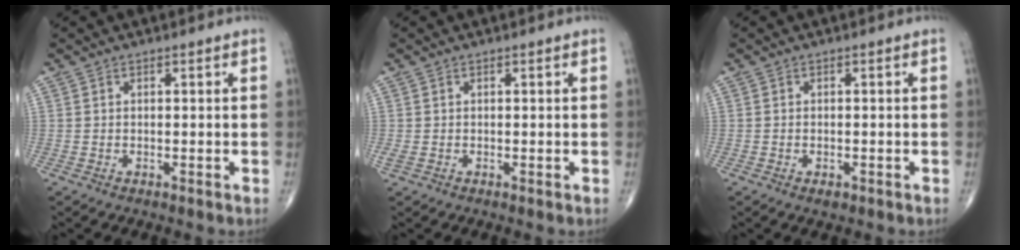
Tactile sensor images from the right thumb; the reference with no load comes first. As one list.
[{"total": 1.1, "force": [-0.2, 0.7, 0.8], "torque": [-0.023, 0.002, 0.000]}, {"total": 1.3, "force": [-0.7, 0.8, 0.9], "torque": [-0.014, 0.002, -0.006]}]